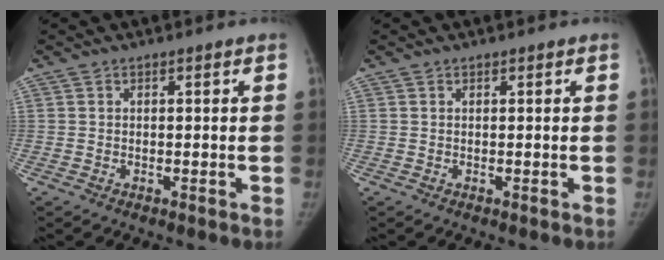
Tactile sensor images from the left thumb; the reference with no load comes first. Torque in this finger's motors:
{"motor_torque": [0.11, 0.06, 0.33, -0.44, 0.10]}